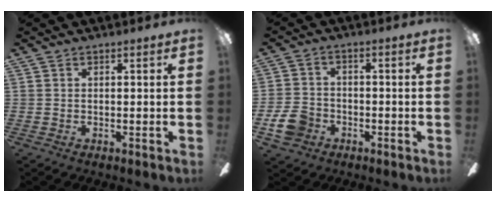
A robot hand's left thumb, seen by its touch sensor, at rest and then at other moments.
{"total": 7.5, "force": [-3.1, 5.8, 3.6], "torque": [-0.098, 0.018, -0.059]}